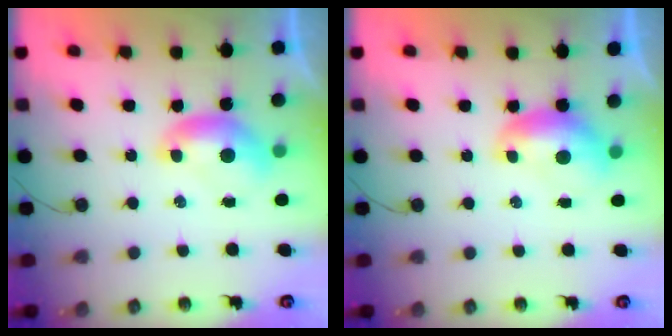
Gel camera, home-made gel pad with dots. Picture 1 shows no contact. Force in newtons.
{"total": 0.7, "press": 0.7, "slide": 0.1}